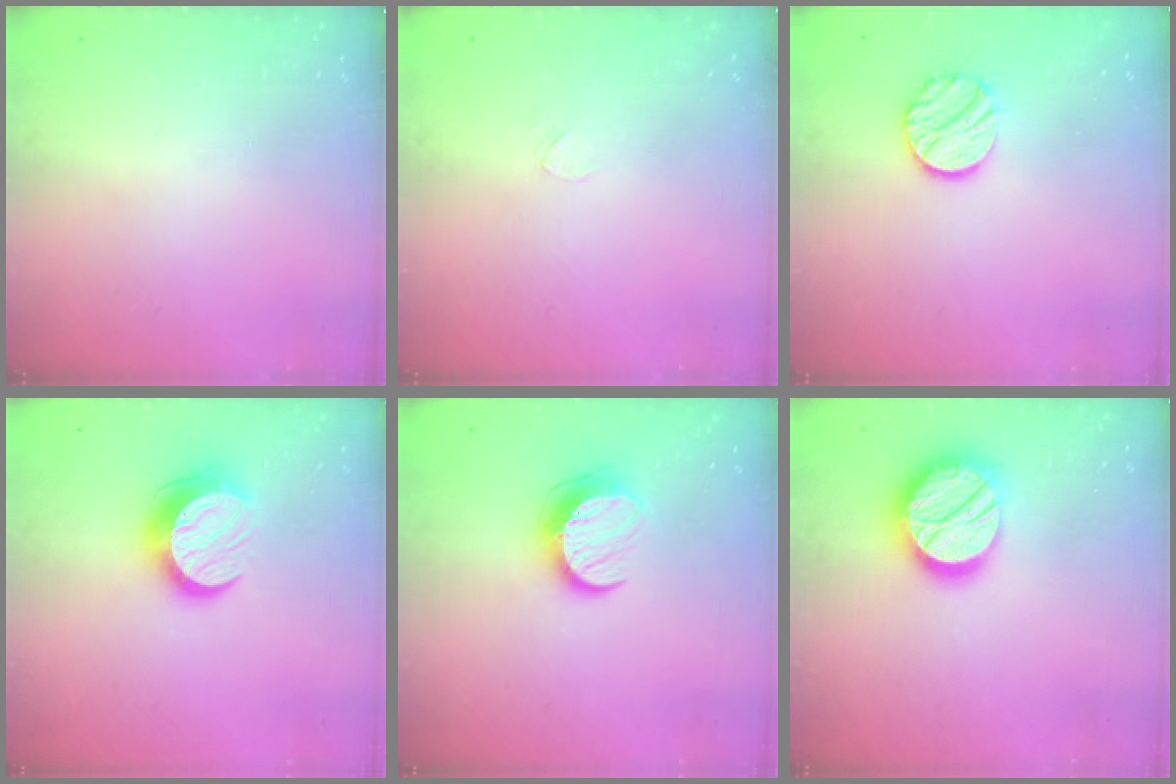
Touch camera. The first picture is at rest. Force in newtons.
{"total": 3.2, "press": 3.2, "slide": 0.4}
{"total": 10.5, "press": 10.5, "slide": 0.4}
{"total": 11.9, "press": 11.9, "slide": 0.7}
{"total": 10.1, "press": 10.1, "slide": 0.2}
{"total": 18.4, "press": 18.3, "slide": 1.7}